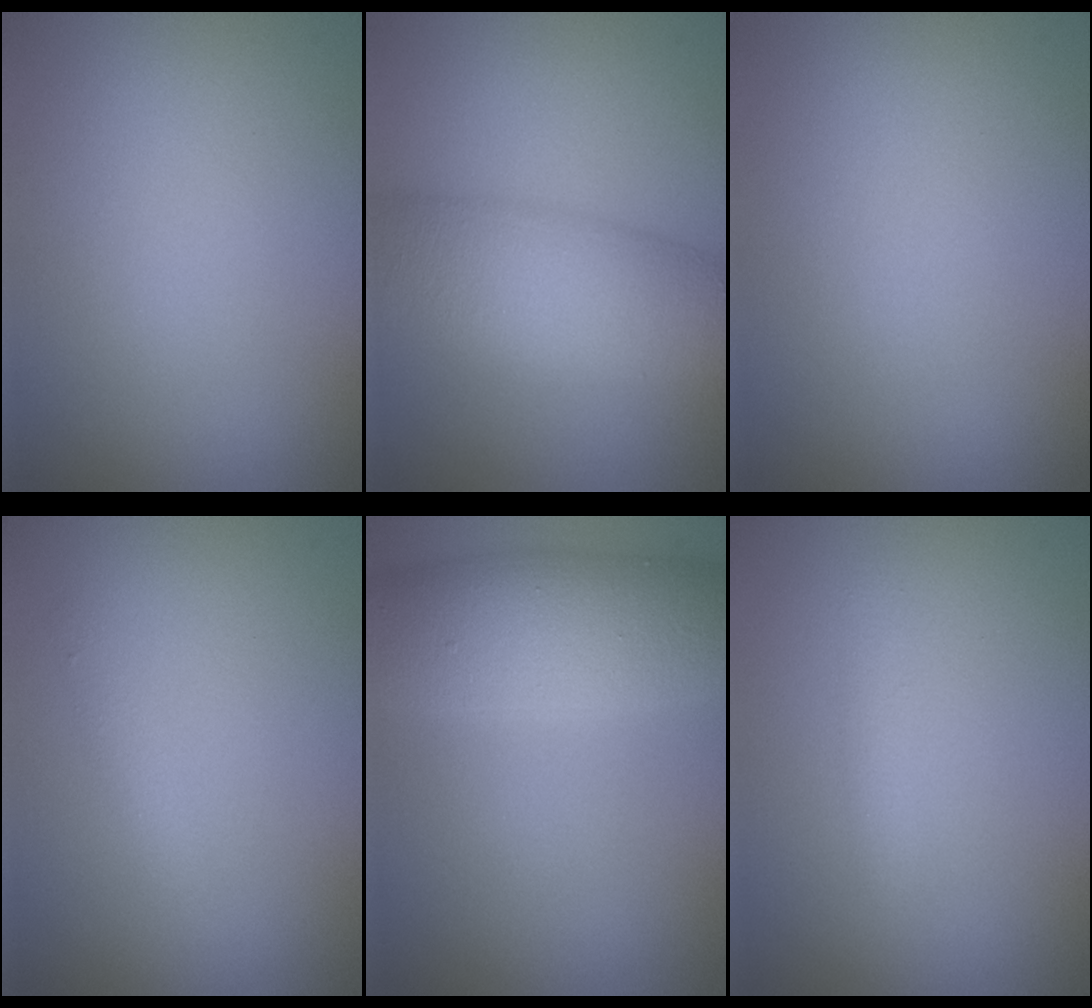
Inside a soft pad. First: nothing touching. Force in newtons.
{"total": 6.9, "press": 6.9, "slide": 0.2}
{"total": 0.0}
{"total": 1.1, "press": 1.1, "slide": 0.0}
{"total": 7.2, "press": 7.2, "slide": 0.2}
{"total": 1.0, "press": 1.0, "slide": 0.0}